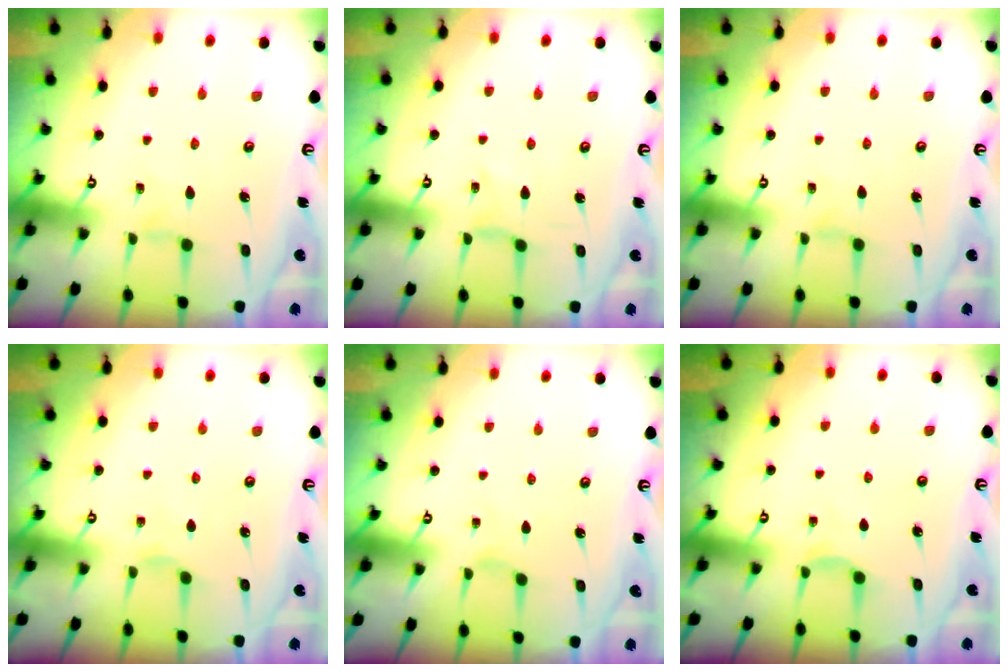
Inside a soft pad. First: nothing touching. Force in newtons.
{"total": 0.0}
{"total": 1.1, "press": 1.1, "slide": 0.2}
{"total": 1.6, "press": 1.5, "slide": 0.4}
{"total": 0.0}
{"total": 3.0, "press": 3.0, "slide": 0.5}